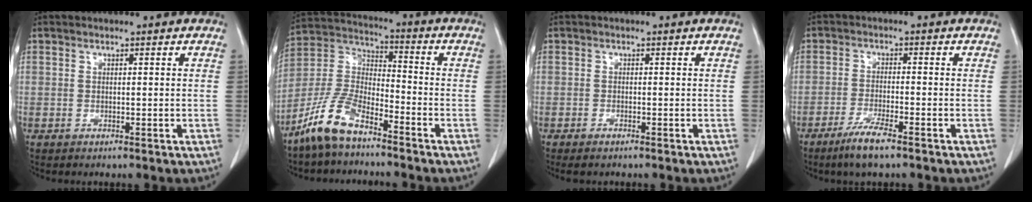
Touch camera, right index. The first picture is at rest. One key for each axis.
{"total": 10.4, "fx": -7.7, "fy": 3.2, "fz": 6.1, "tx": -0.150, "ty": 0.003, "tz": -0.156}
{"total": 1.5, "fx": -1.2, "fy": 0.3, "fz": 0.8, "tx": -0.020, "ty": -0.005, "tz": -0.014}
{"total": 5.6, "fx": -3.9, "fy": 0.3, "fz": 4.0, "tx": -0.082, "ty": -0.012, "tz": -0.071}